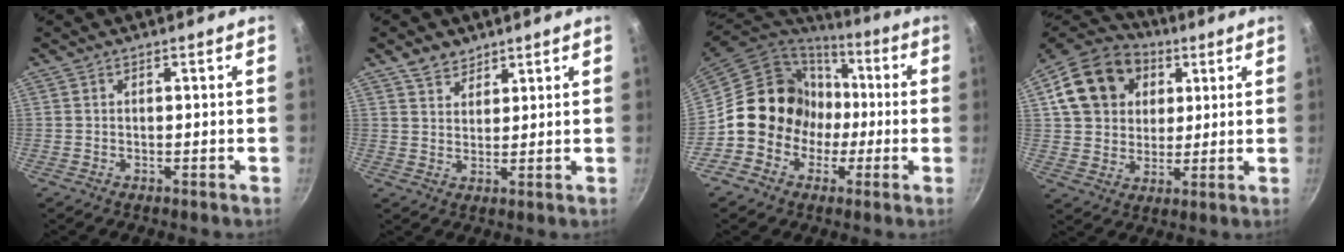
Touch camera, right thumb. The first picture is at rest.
{"total": 4.6, "force": [3.5, 2.8, 1.3], "torque": [-0.006, -0.013, 0.063]}
{"total": 15.9, "force": [-1.3, 14.5, 6.2], "torque": [-0.050, 0.047, -0.022]}
{"total": 17.8, "force": [5.6, 14.2, 9.0], "torque": [-0.148, 0.015, 0.090]}